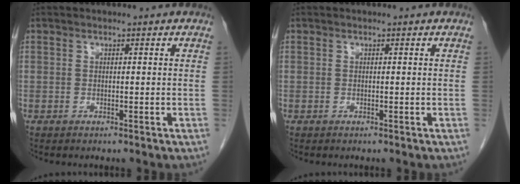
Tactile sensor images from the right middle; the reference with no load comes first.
{"total": 0.0}